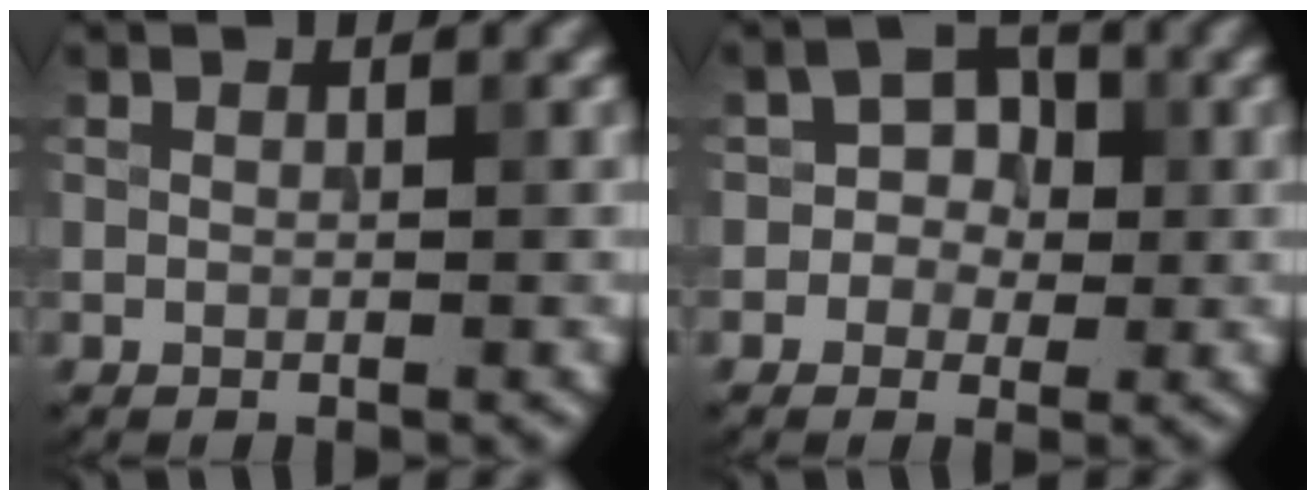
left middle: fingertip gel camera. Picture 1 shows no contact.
{"total": 2.6, "force": [-0.3, 2.3, 1.1], "torque": [0.005, 0.004, -0.015]}